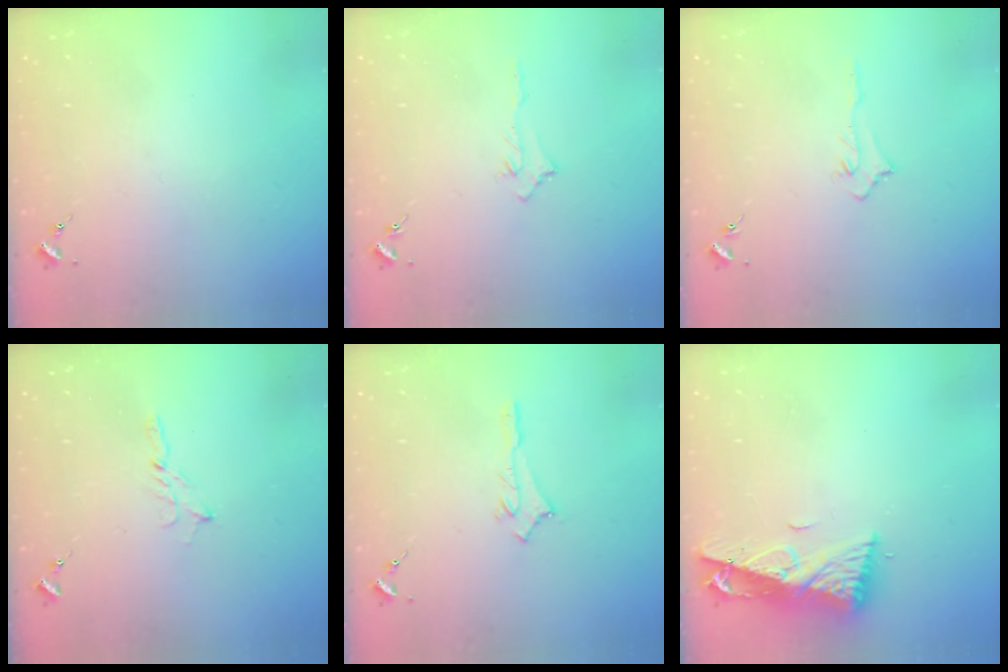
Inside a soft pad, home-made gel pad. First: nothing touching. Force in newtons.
{"total": 3.2, "press": 3.2, "slide": 0.4}
{"total": 3.4, "press": 3.4, "slide": 0.4}
{"total": 2.5, "press": 2.5, "slide": 0.2}
{"total": 2.5, "press": 2.5, "slide": 0.2}
{"total": 10.1, "press": 10.0, "slide": 1.4}